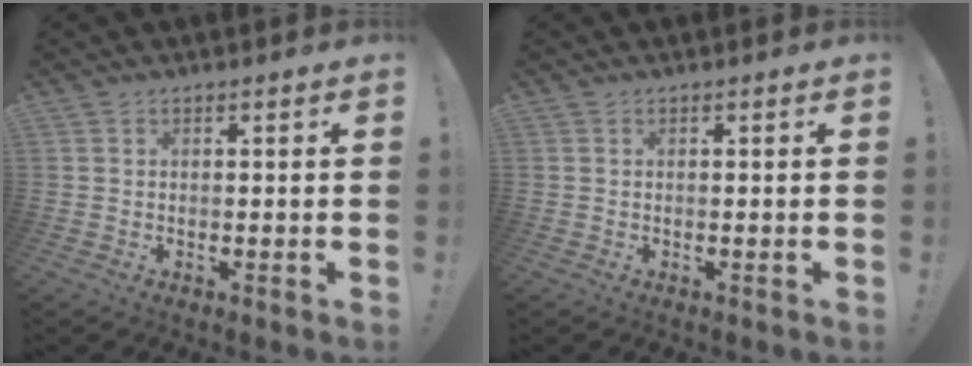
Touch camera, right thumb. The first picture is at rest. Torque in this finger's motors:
{"motor_torque": [-0.06, 0.07, -0.07, 0.07, 0.01]}